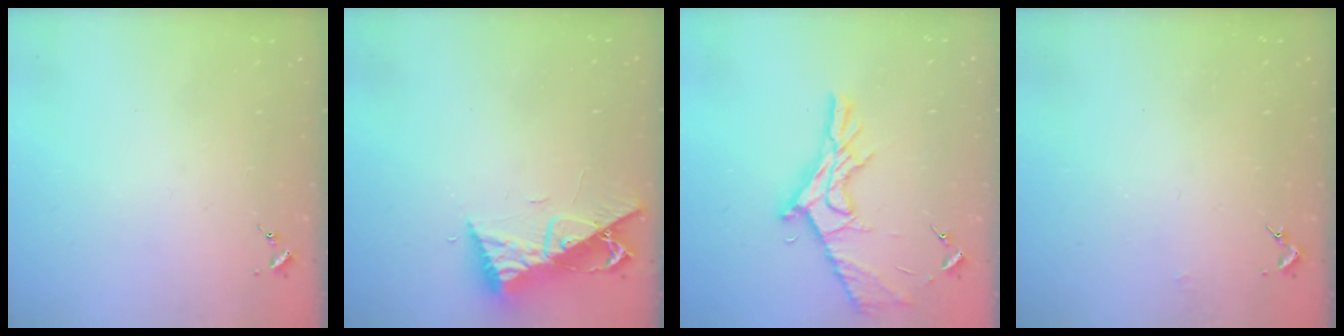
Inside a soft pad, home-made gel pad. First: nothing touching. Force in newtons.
{"total": 9.7, "press": 9.7, "slide": 0.7}
{"total": 13.9, "press": 13.9, "slide": 0.7}
{"total": 1.4, "press": 1.4, "slide": 0.1}